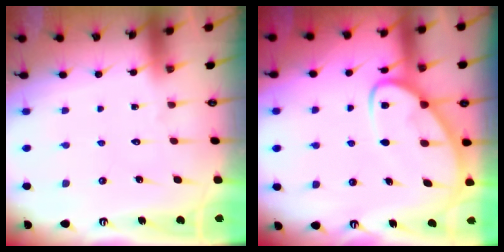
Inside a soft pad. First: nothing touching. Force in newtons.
{"total": 8.2, "press": 8.2, "slide": 0.8}